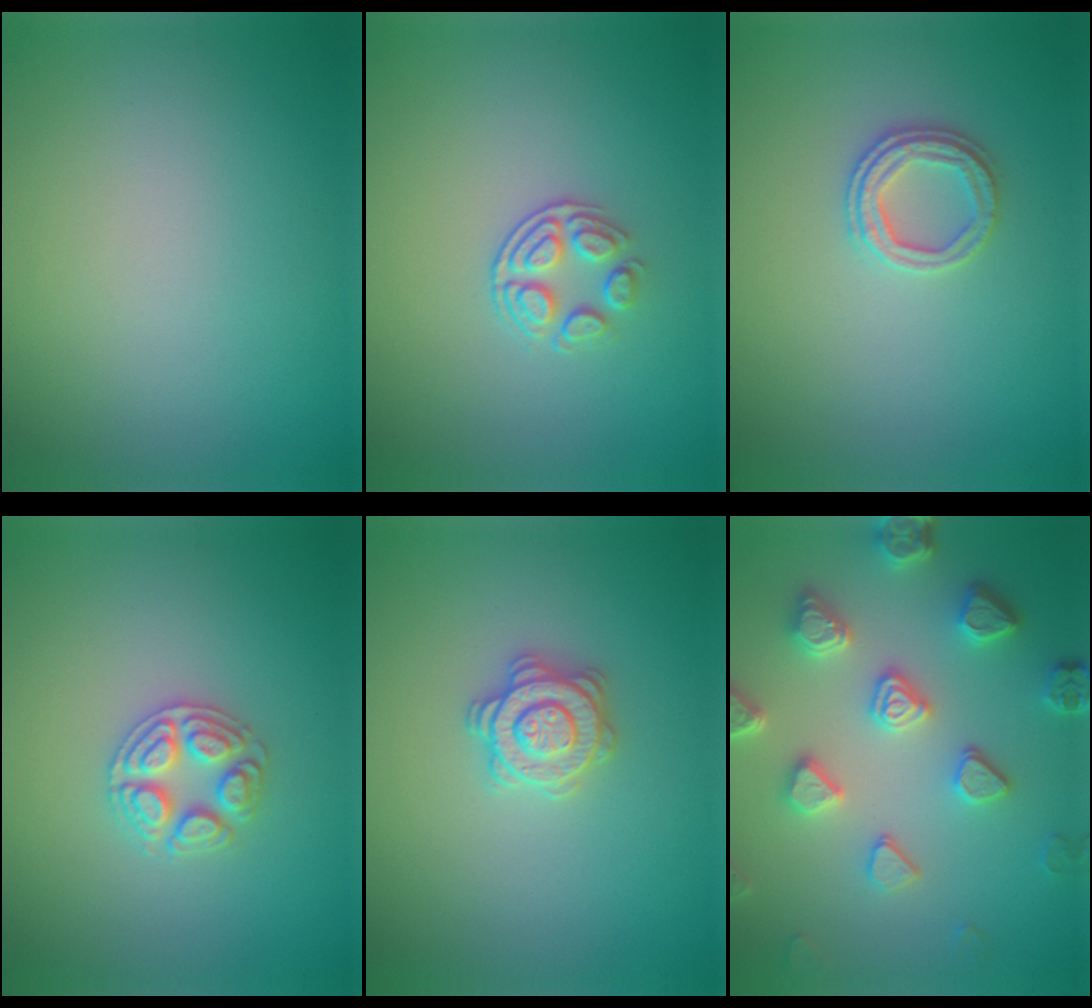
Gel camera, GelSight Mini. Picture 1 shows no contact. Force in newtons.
{"total": 2.4, "press": 1.8, "slide": 1.6}
{"total": 2.6, "press": 2.4, "slide": 0.8}
{"total": 2.9, "press": 2.8, "slide": 0.4}
{"total": 2.8, "press": 2.8, "slide": 0.2}
{"total": 5.4, "press": 4.9, "slide": 2.4}